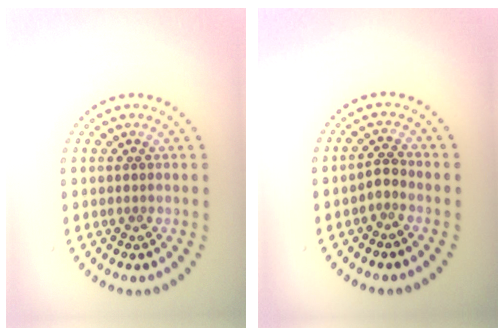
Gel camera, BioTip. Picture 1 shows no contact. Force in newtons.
{"total": 1.2, "press": 1.0, "slide": 0.7}